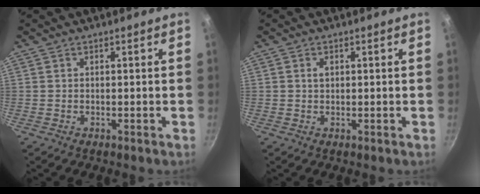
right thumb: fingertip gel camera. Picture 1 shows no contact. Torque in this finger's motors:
{"motor_torque": [0.34, 0.55, 0.18, 0.26, -0.02]}